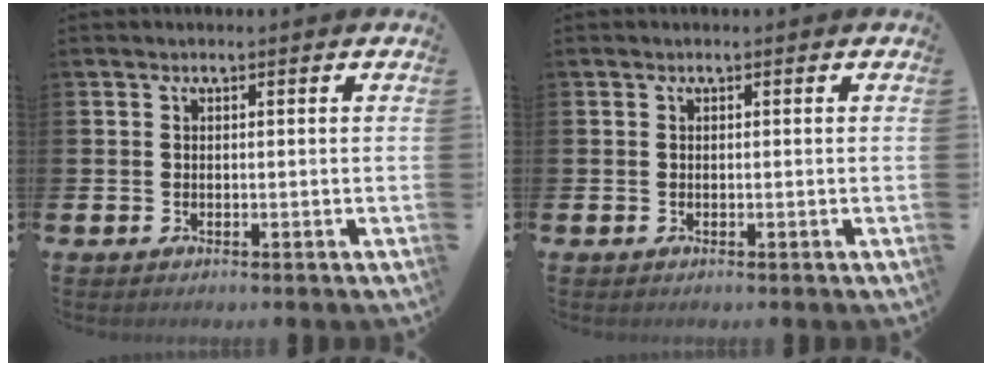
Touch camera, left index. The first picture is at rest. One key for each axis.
{"total": 0.0}